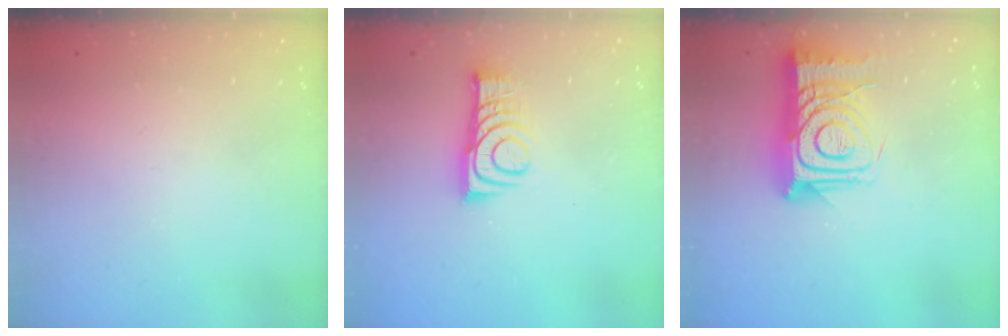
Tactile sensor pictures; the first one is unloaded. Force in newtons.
{"total": 9.3, "press": 9.3, "slide": 0.2}
{"total": 15.4, "press": 15.3, "slide": 1.4}